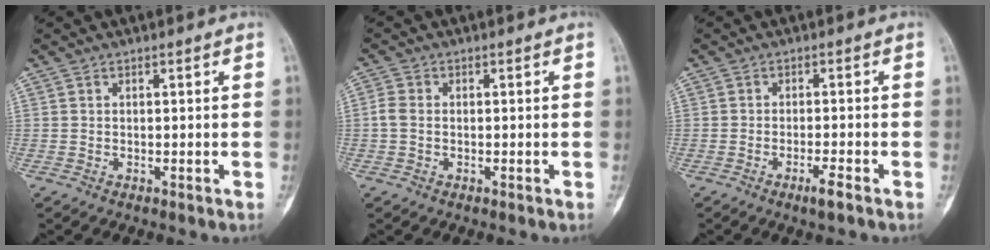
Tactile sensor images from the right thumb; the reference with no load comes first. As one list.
[{"total": 2.5, "force": [-0.3, 1.9, 1.6], "torque": [-0.038, 0.003, -0.010]}, {"total": 2.6, "force": [-1.6, 0.1, 2.0], "torque": [-0.038, 0.002, -0.031]}]